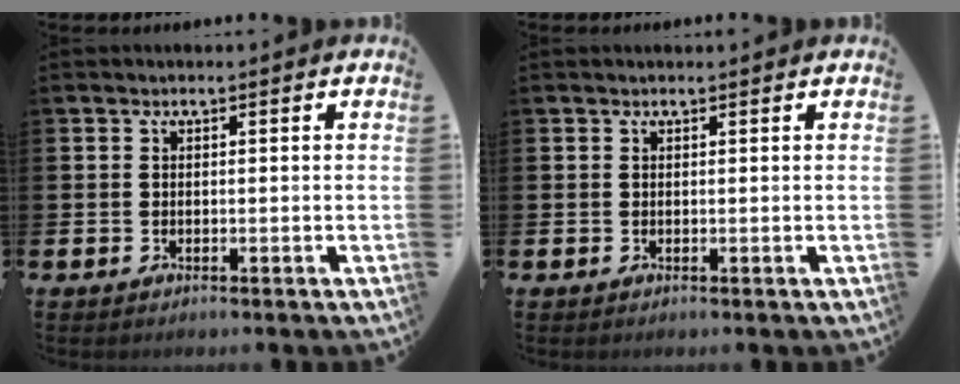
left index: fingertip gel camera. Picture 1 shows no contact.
{"total": 0.0}